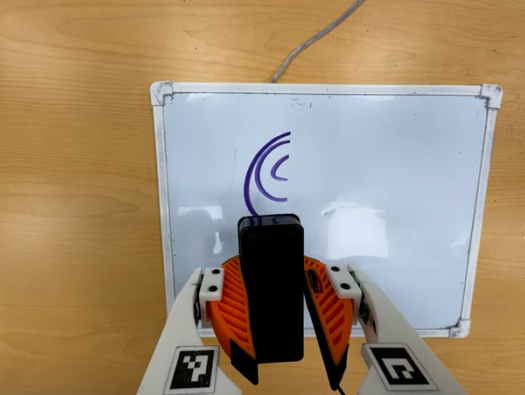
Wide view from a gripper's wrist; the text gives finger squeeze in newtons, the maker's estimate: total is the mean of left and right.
{"total": 11.4, "left": 11.3, "right": 11.6}